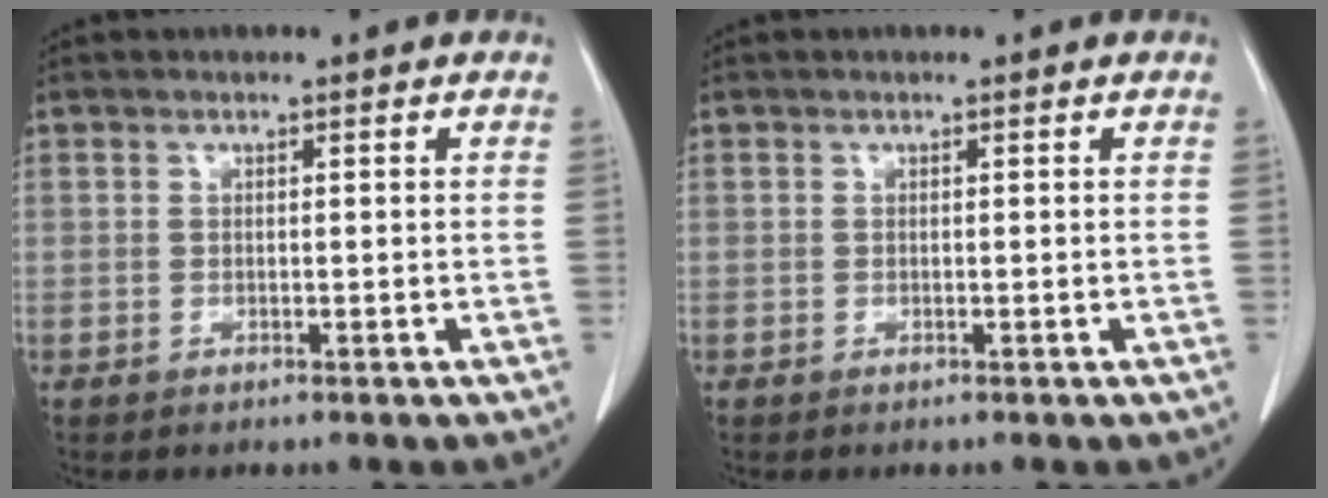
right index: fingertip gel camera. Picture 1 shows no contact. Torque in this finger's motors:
{"motor_torque": [-0.09, 0.05, 0.02, 0.00]}